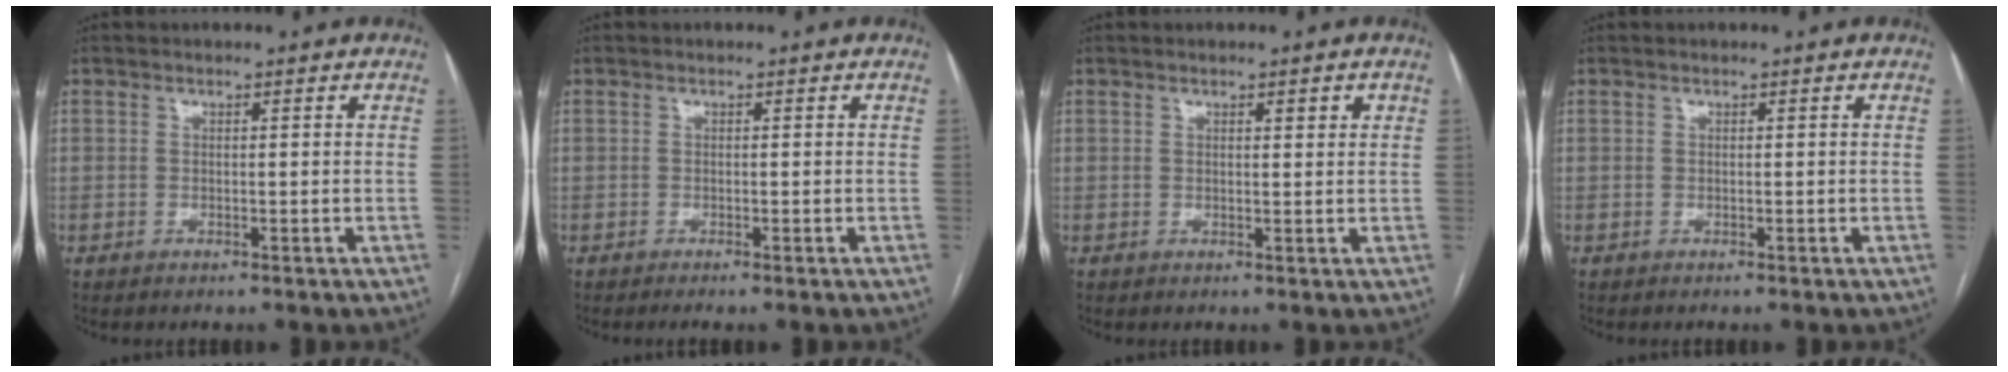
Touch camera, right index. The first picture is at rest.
{"total": 0.8, "force": [-0.6, -0.1, 0.5], "torque": [-0.009, -0.002, -0.011]}
{"total": 1.6, "force": [0.8, 0.5, 1.2], "torque": [-0.013, -0.001, 0.008]}
{"total": 0.0}